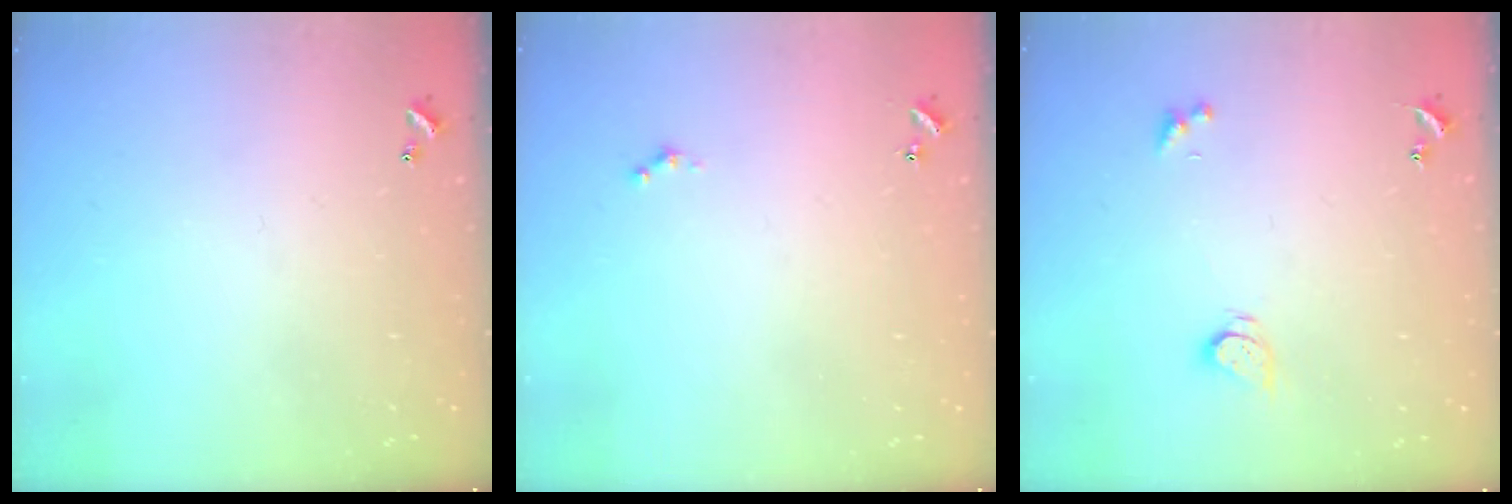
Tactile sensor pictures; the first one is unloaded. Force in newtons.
{"total": 0.0}
{"total": 2.7, "press": 2.7, "slide": 0.3}